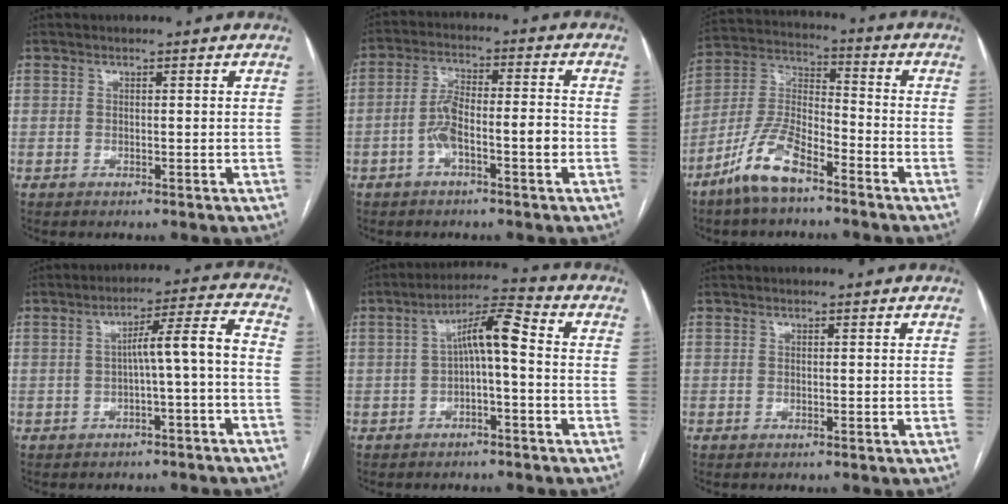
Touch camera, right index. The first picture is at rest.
{"total": 7.3, "force": [-2.4, 1.8, 6.6], "torque": [-0.127, 0.029, -0.040]}
{"total": 11.2, "force": [-7.6, 3.5, 7.5], "torque": [-0.163, 0.002, -0.149]}
{"total": 6.8, "force": [-1.6, -0.1, 6.6], "torque": [-0.096, 0.026, -0.020]}
{"total": 7.1, "force": [-0.2, 1.2, 7.0], "torque": [-0.122, 0.033, -0.005]}
{"total": 0.0}